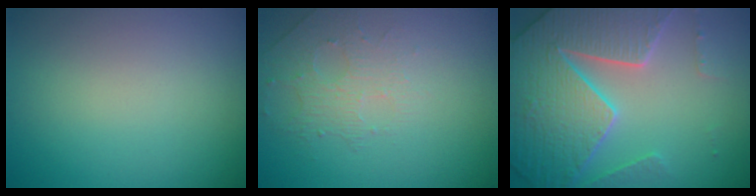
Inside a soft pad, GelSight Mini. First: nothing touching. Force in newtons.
{"total": 1.6, "press": 1.2, "slide": 1.0}
{"total": 7.4, "press": 7.2, "slide": 2.0}